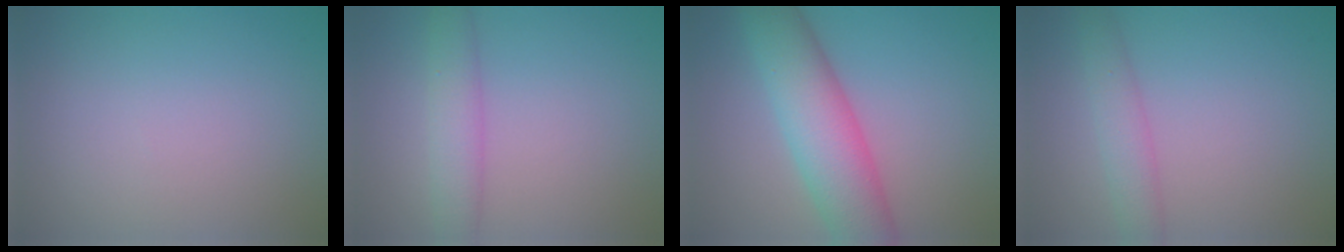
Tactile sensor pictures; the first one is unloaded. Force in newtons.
{"total": 3.4, "press": 3.4, "slide": 0.1}
{"total": 8.2, "press": 8.2, "slide": 0.5}
{"total": 2.8, "press": 2.8, "slide": 0.1}